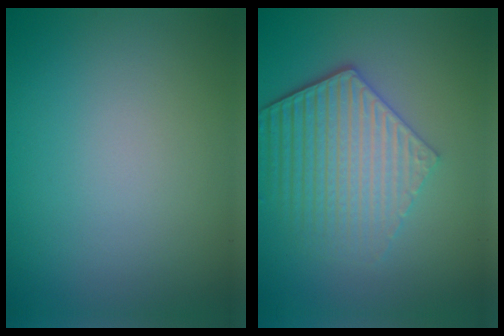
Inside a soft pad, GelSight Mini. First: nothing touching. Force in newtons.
{"total": 5.5, "press": 4.3, "slide": 3.5}